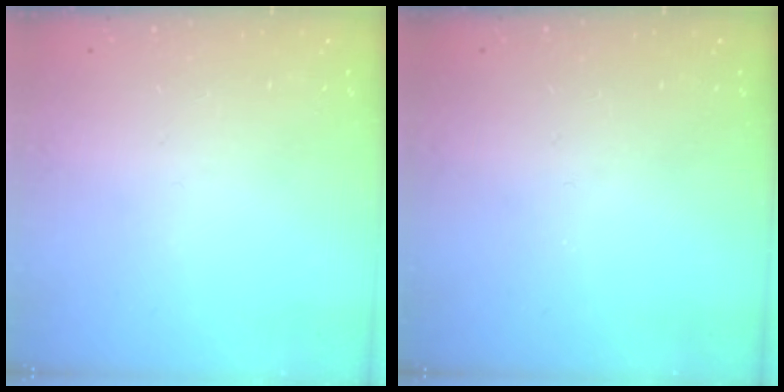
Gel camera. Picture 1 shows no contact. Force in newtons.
{"total": 0.0}